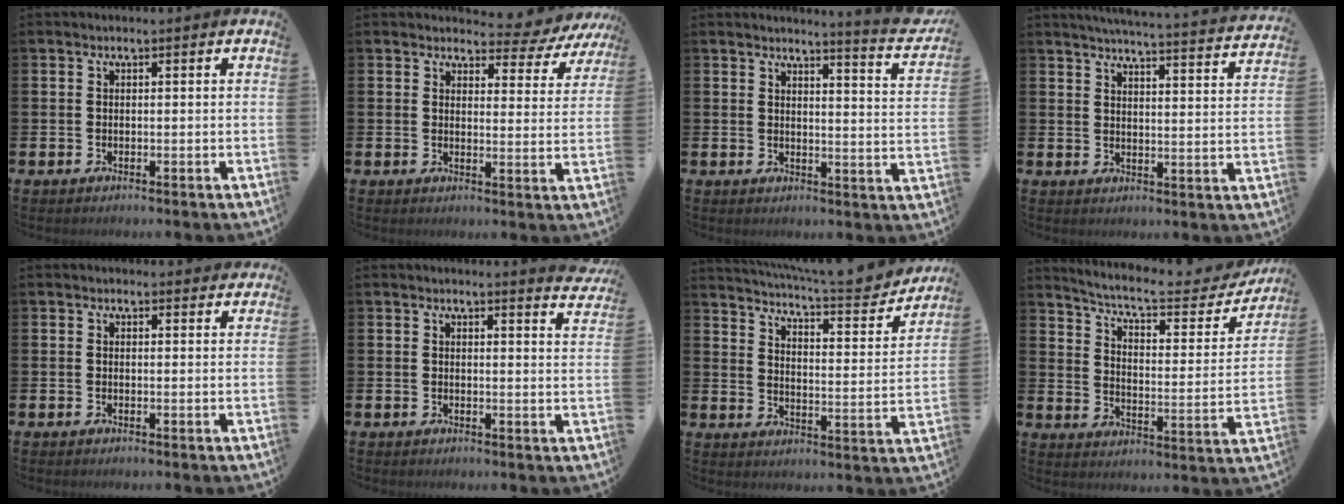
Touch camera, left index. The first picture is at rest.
{"total": 3.7, "force": [3.3, 1.4, 0.6], "torque": [-0.010, -0.033, 0.049]}
{"total": 3.7, "force": [3.6, -0.5, 0.9], "torque": [-0.006, -0.045, 0.051]}
{"total": 4.8, "force": [4.7, -0.5, 0.9], "torque": [-0.023, -0.043, 0.077]}
{"total": 1.2, "force": [1.1, 0.4, 0.1], "torque": [0.004, 0.000, 0.018]}
{"total": 2.6, "force": [2.6, -0.2, 0.2], "torque": [0.009, -0.024, 0.043]}
{"total": 6.7, "force": [6.3, 0.7, 2.3], "torque": [-0.060, -0.051, 0.101]}
{"total": 7.4, "force": [6.6, 1.6, 3.1], "torque": [-0.087, -0.045, 0.107]}